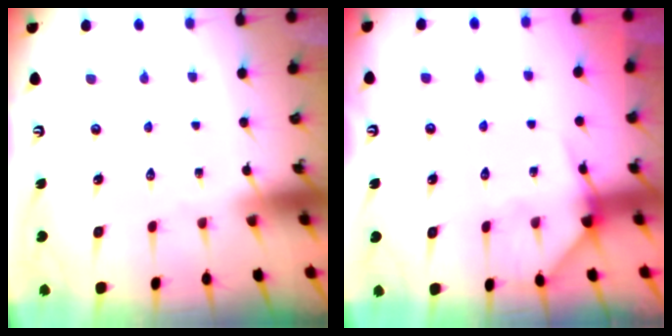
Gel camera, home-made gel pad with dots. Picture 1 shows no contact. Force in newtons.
{"total": 5.1, "press": 5.0, "slide": 0.6}